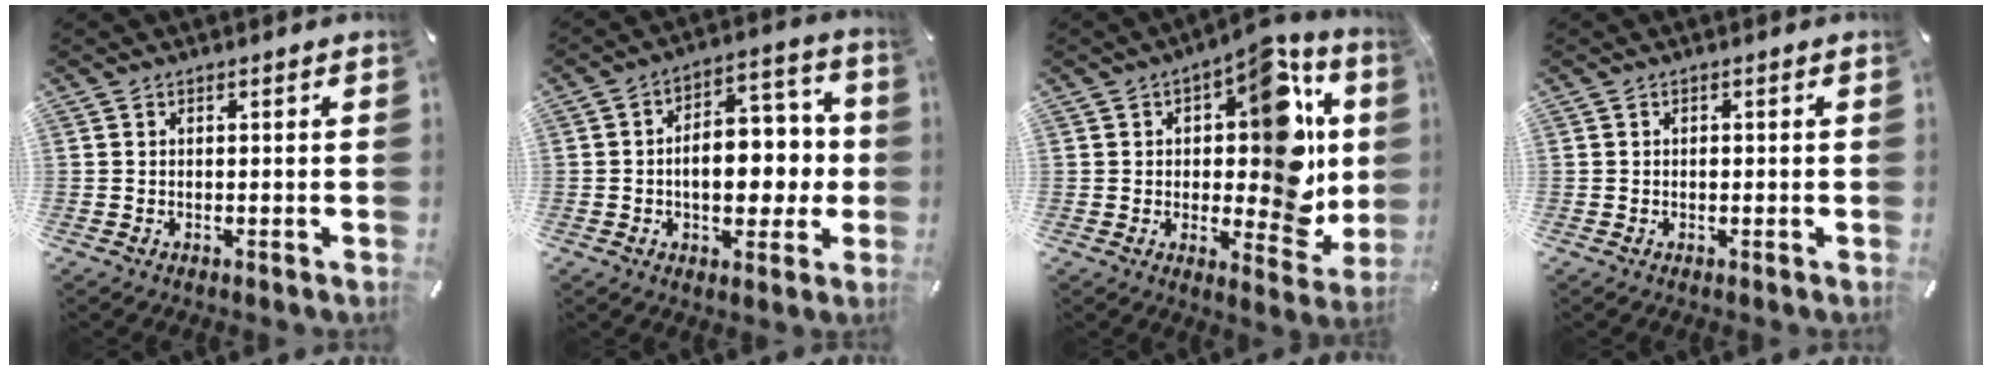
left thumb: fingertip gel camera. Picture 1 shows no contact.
{"total": 12.3, "force": [-1.1, 8.4, 8.9], "torque": [-0.111, 0.010, -0.015]}
{"total": 20.2, "force": [4.3, 10.8, 16.5], "torque": [-0.193, -0.036, 0.068]}
{"total": 0.6, "force": [-0.1, 0.4, 0.5], "torque": [-0.012, -0.001, -0.002]}